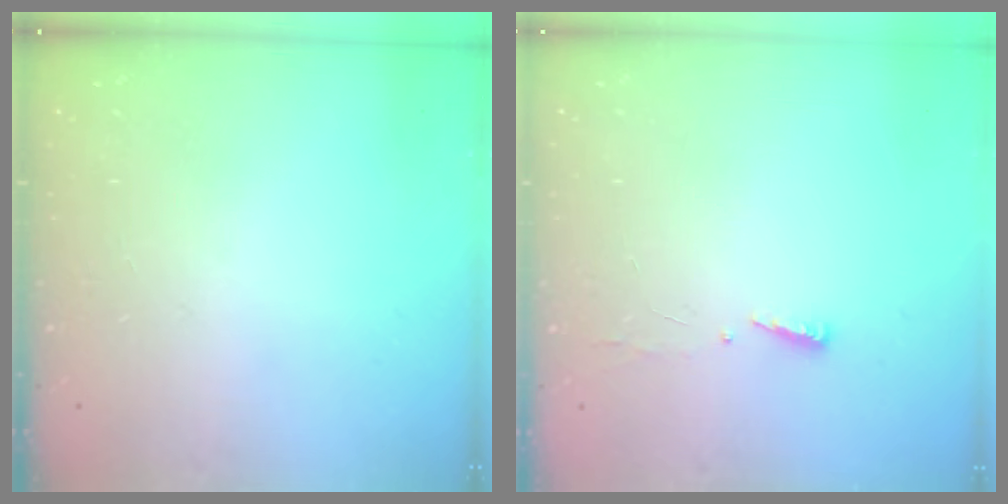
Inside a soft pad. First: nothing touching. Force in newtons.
{"total": 4.1, "press": 4.0, "slide": 1.0}